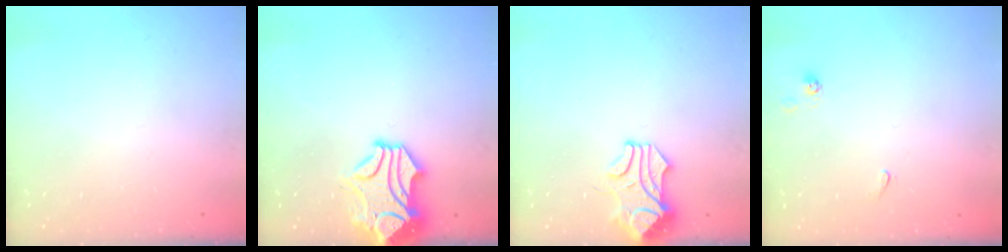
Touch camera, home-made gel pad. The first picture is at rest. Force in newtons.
{"total": 2.4, "press": 2.0, "slide": 1.3}
{"total": 1.1, "press": 1.0, "slide": 0.3}
{"total": 4.1, "press": 4.1, "slide": 0.4}